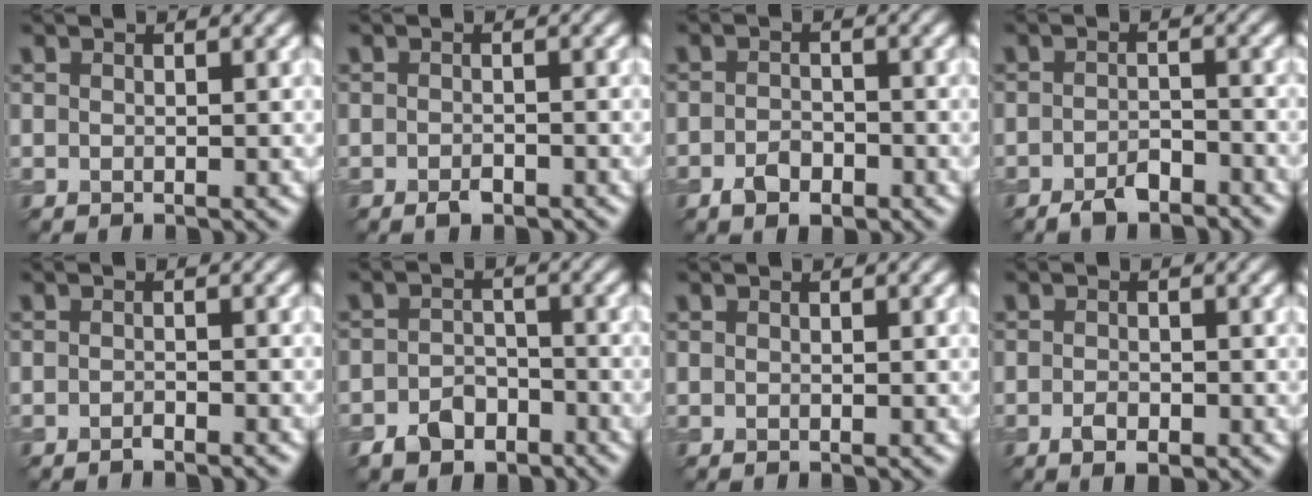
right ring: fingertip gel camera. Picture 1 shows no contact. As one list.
[{"total": 1.4, "force": [-1.0, 0.6, 0.8], "torque": [-0.015, -0.002, -0.018]}, {"total": 2.3, "force": [-1.3, 1.3, 1.3], "torque": [-0.021, 0.002, -0.026]}, {"total": 2.7, "force": [-2.1, 1.0, 1.3], "torque": [-0.021, 0.003, -0.041]}, {"total": 0.9, "force": [-0.8, 0.1, 0.4], "torque": [-0.006, 0.001, -0.014]}, {"total": 3.2, "force": [-2.2, 2.1, 1.1], "torque": [-0.015, 0.002, -0.044]}, {"total": 0.0}, {"total": 1.7, "force": [-0.8, 0.9, 1.3], "torque": [-0.022, -0.003, -0.015]}]